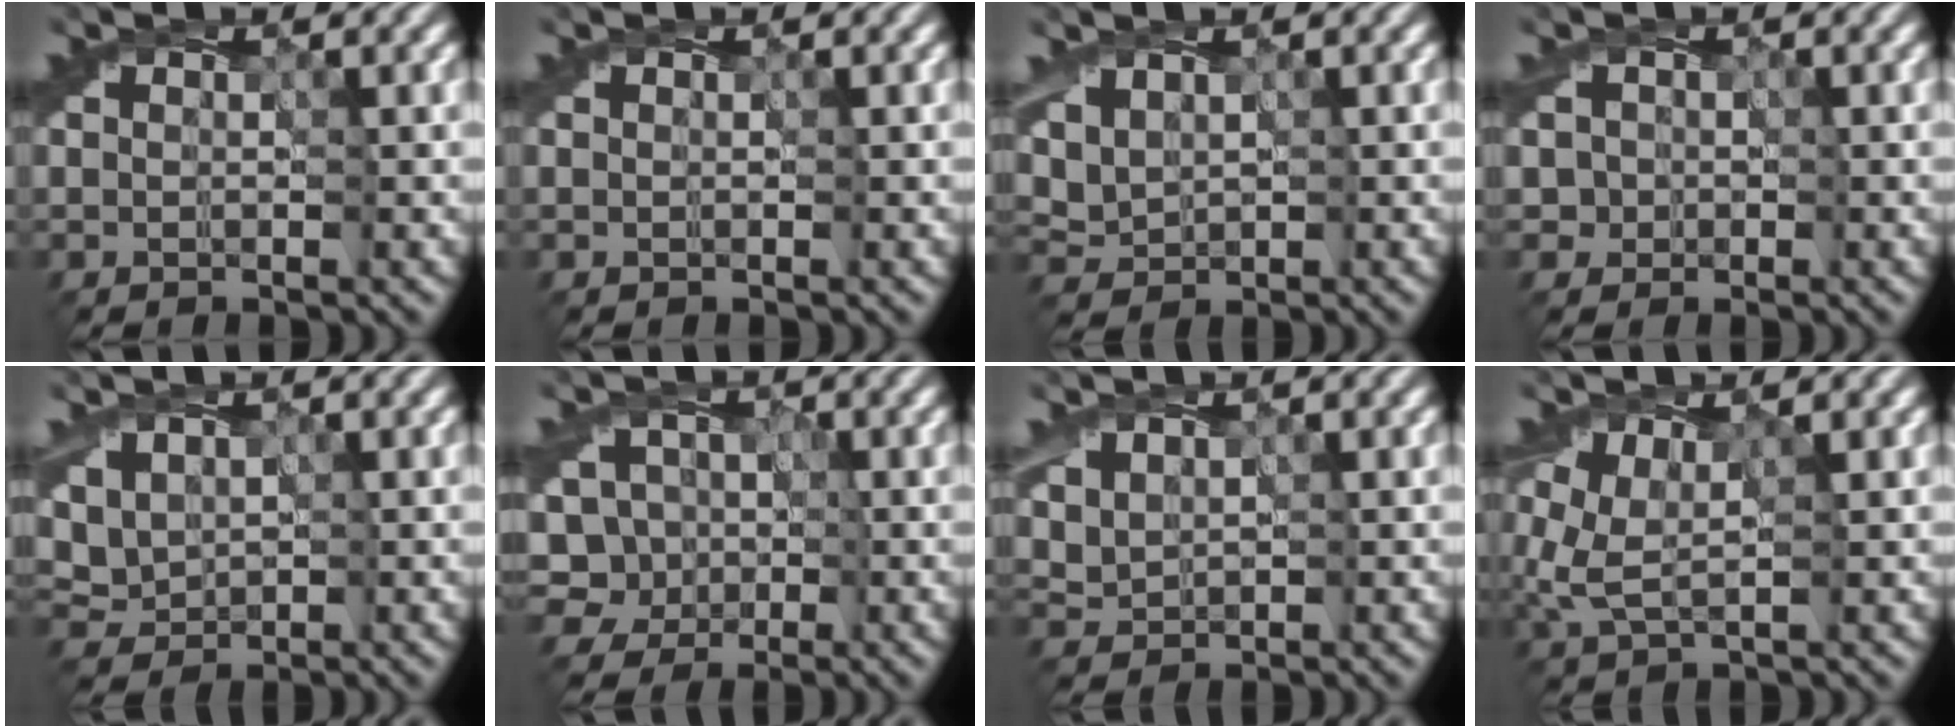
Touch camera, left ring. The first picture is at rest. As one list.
[{"total": 0.0}, {"total": 2.6, "force": [1.7, 1.7, 1.0], "torque": [-0.038, 0.005, 0.046]}, {"total": 1.3, "force": [-0.1, 1.3, -0.3], "torque": [0.030, 0.009, -0.012]}, {"total": 3.0, "force": [1.5, 2.3, 1.3], "torque": [-0.042, 0.006, 0.041]}, {"total": 5.5, "force": [0.3, 5.1, 2.0], "torque": [-0.019, 0.042, -0.034]}, {"total": 2.4, "force": [1.7, 1.5, 0.8], "torque": [-0.032, 0.008, 0.042]}, {"total": 2.4, "force": [0.9, 1.2, 1.9], "torque": [-0.055, 0.003, 0.016]}]